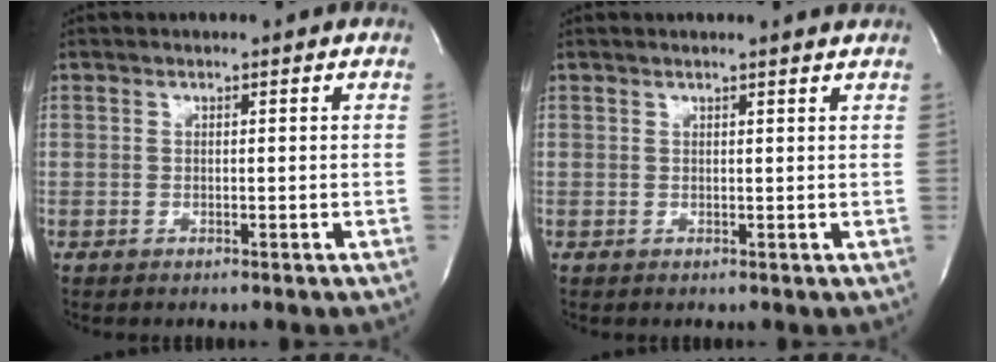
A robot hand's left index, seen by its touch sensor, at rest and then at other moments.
{"total": 2.3, "force": [2.2, -0.5, 0.6], "torque": [-0.017, -0.004, 0.022]}